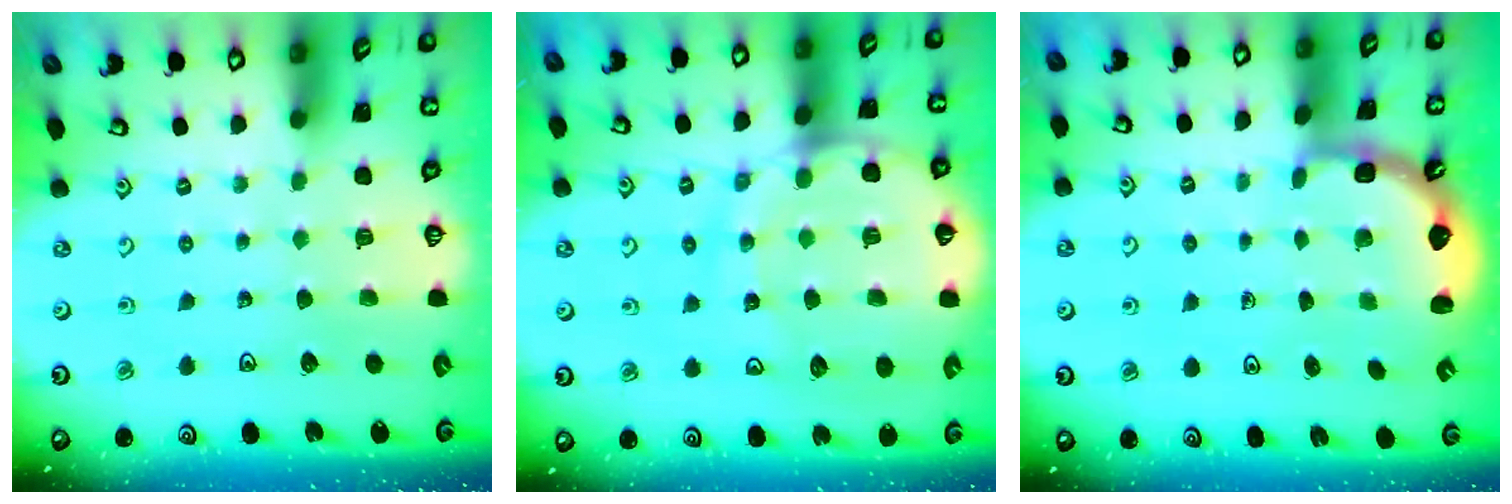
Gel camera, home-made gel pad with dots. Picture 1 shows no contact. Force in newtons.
{"total": 16.0, "press": 15.9, "slide": 1.9}
{"total": 2.3, "press": 1.8, "slide": 1.3}